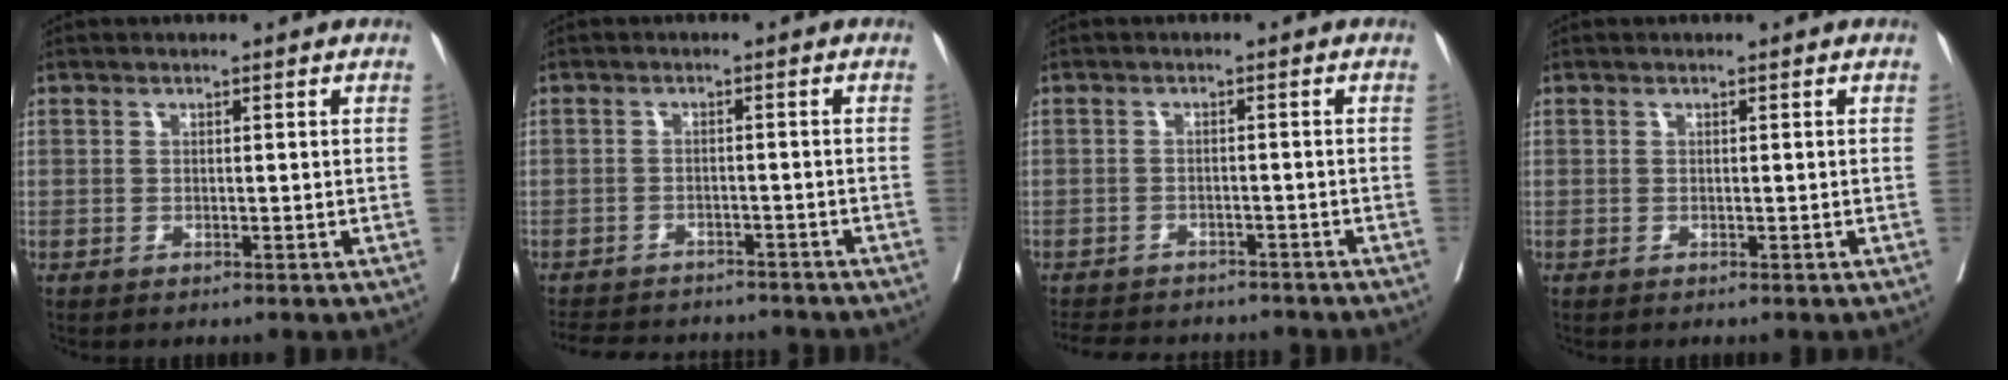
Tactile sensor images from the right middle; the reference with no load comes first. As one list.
[{"total": 11.7, "force": [-10.7, 3.7, 3.1], "torque": [-0.061, 0.006, -0.140]}, {"total": 10.9, "force": [-9.9, 3.7, 2.9], "torque": [-0.056, 0.004, -0.127]}, {"total": 0.0}]